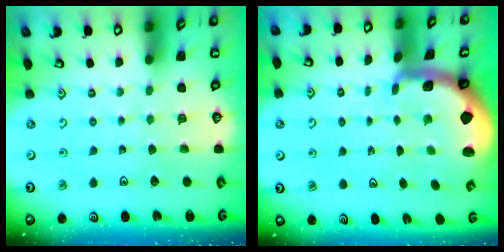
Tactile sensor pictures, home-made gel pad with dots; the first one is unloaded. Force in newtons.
{"total": 1.7, "press": 1.7, "slide": 0.4}